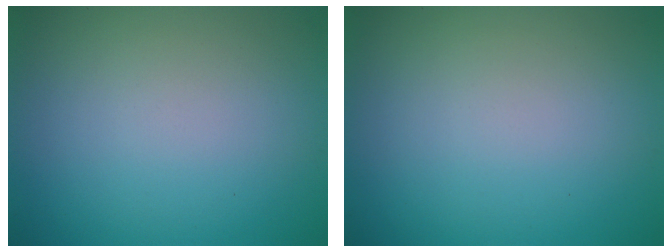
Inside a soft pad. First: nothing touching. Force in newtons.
{"total": 0.0}